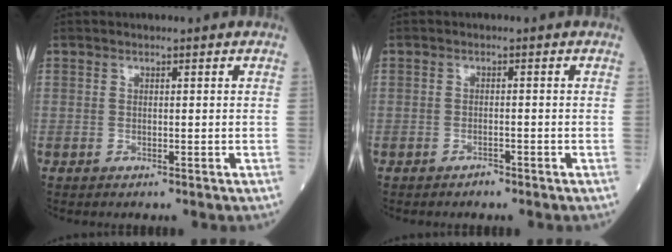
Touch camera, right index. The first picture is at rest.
{"total": 1.0, "force": [-0.9, 0.2, 0.3], "torque": [-0.008, 0.000, -0.014]}